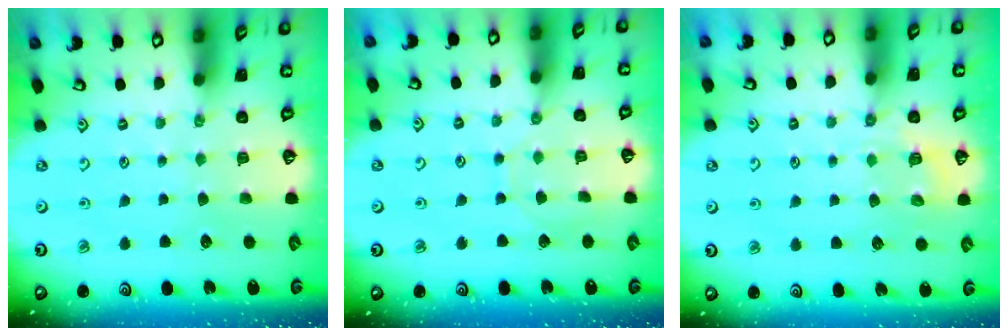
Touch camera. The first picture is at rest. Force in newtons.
{"total": 5.0, "press": 5.0, "slide": 0.5}
{"total": 5.1, "press": 4.9, "slide": 1.4}